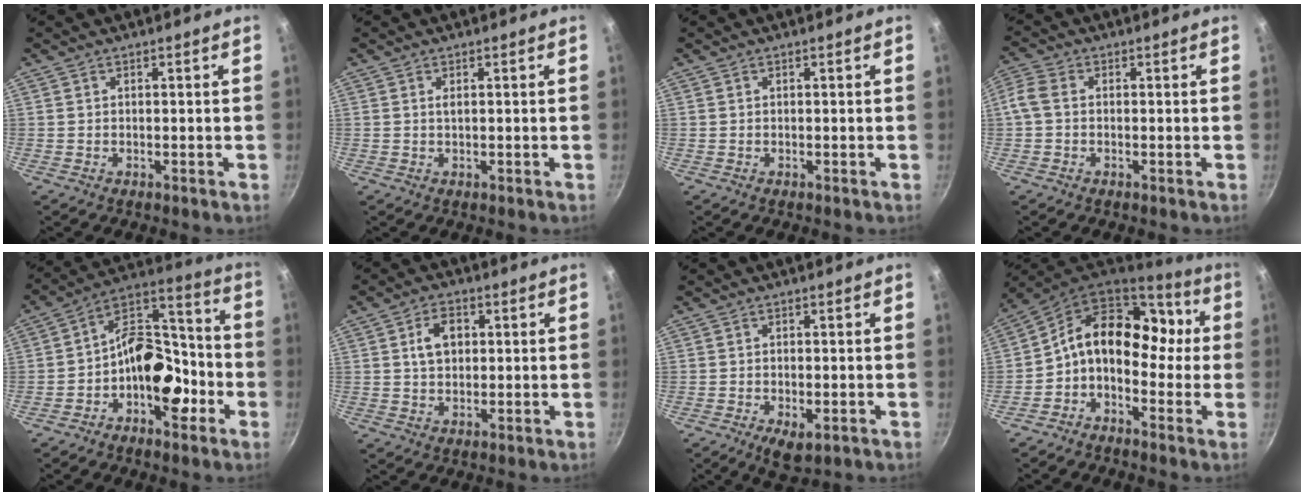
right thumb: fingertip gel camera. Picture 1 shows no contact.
{"total": 0.6, "force": [0.3, 0.1, 0.6], "torque": [-0.013, -0.001, 0.005]}
{"total": 0.0}
{"total": 4.8, "force": [-0.3, 3.5, 3.2], "torque": [-0.077, 0.014, -0.020]}
{"total": 14.8, "force": [-5.2, 9.0, 10.5], "torque": [-0.114, 0.078, -0.096]}
{"total": 5.9, "force": [1.2, 4.1, 4.0], "torque": [-0.052, 0.003, 0.020]}
{"total": 5.1, "force": [-2.0, 2.3, 4.1], "torque": [-0.060, -0.001, -0.026]}
{"total": 14.7, "force": [-0.2, 10.6, 10.1], "torque": [-0.121, 0.051, -0.030]}